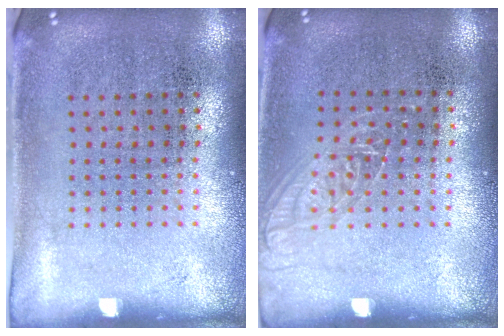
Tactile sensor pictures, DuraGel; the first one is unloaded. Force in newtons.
{"total": 1.1, "press": 1.1, "slide": 0.4}